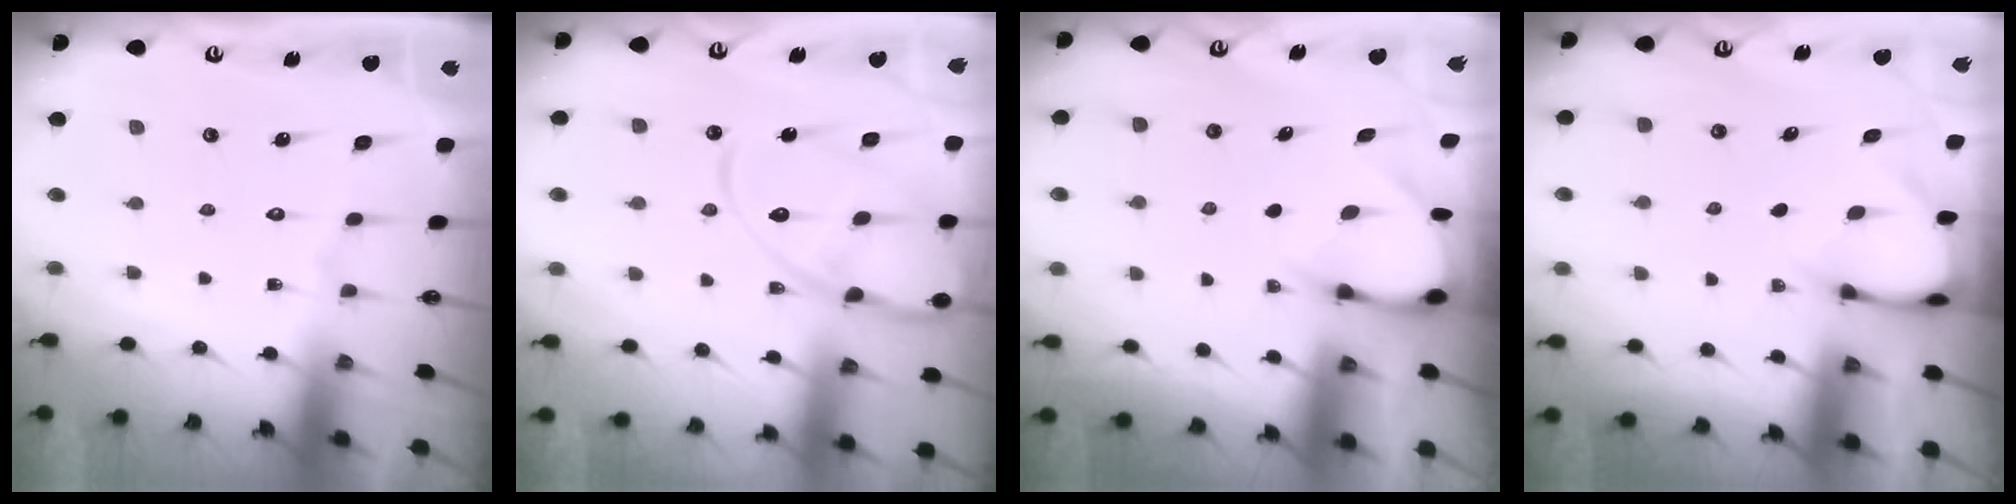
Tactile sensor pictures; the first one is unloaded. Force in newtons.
{"total": 15.1, "press": 15.1, "slide": 1.3}
{"total": 3.7, "press": 3.7, "slide": 0.2}
{"total": 3.4, "press": 3.4, "slide": 0.2}